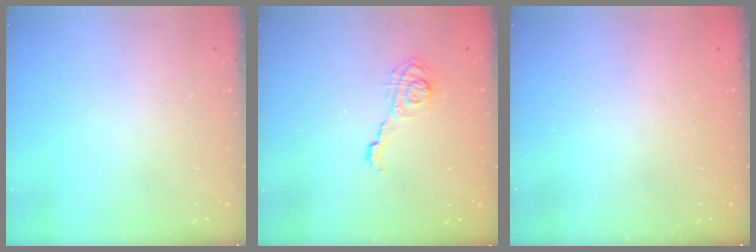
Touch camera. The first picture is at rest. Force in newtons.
{"total": 7.0, "press": 7.0, "slide": 0.3}
{"total": 2.6, "press": 2.4, "slide": 0.8}